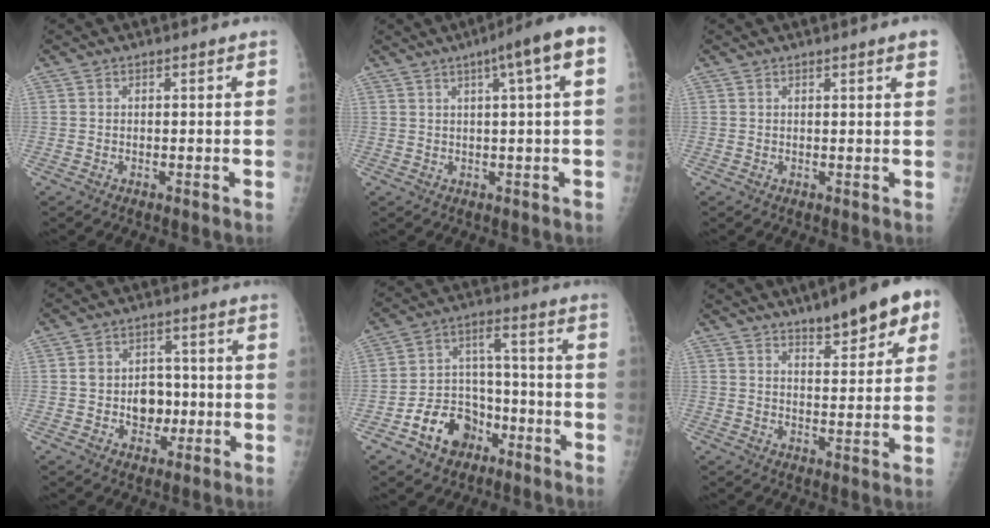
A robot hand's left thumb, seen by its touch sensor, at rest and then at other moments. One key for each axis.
{"total": 8.2, "fx": 2.7, "fy": 0.4, "fz": 7.7, "tx": -0.113, "ty": 0.020, "tz": 0.033}
{"total": 1.8, "fx": 1.0, "fy": -0.1, "fz": 1.4, "tx": -0.019, "ty": -0.002, "tz": 0.012}
{"total": 7.2, "fx": -1.3, "fy": 5.7, "fz": 4.2, "tx": -0.025, "ty": 0.016, "tz": -0.021}
{"total": 11.7, "fx": -6.2, "fy": 8.4, "fz": 5.2, "tx": -0.057, "ty": 0.060, "tz": -0.101}
{"total": 11.8, "fx": 7.1, "fy": 3.7, "fz": 8.6, "tx": -0.085, "ty": -0.023, "tz": 0.097}